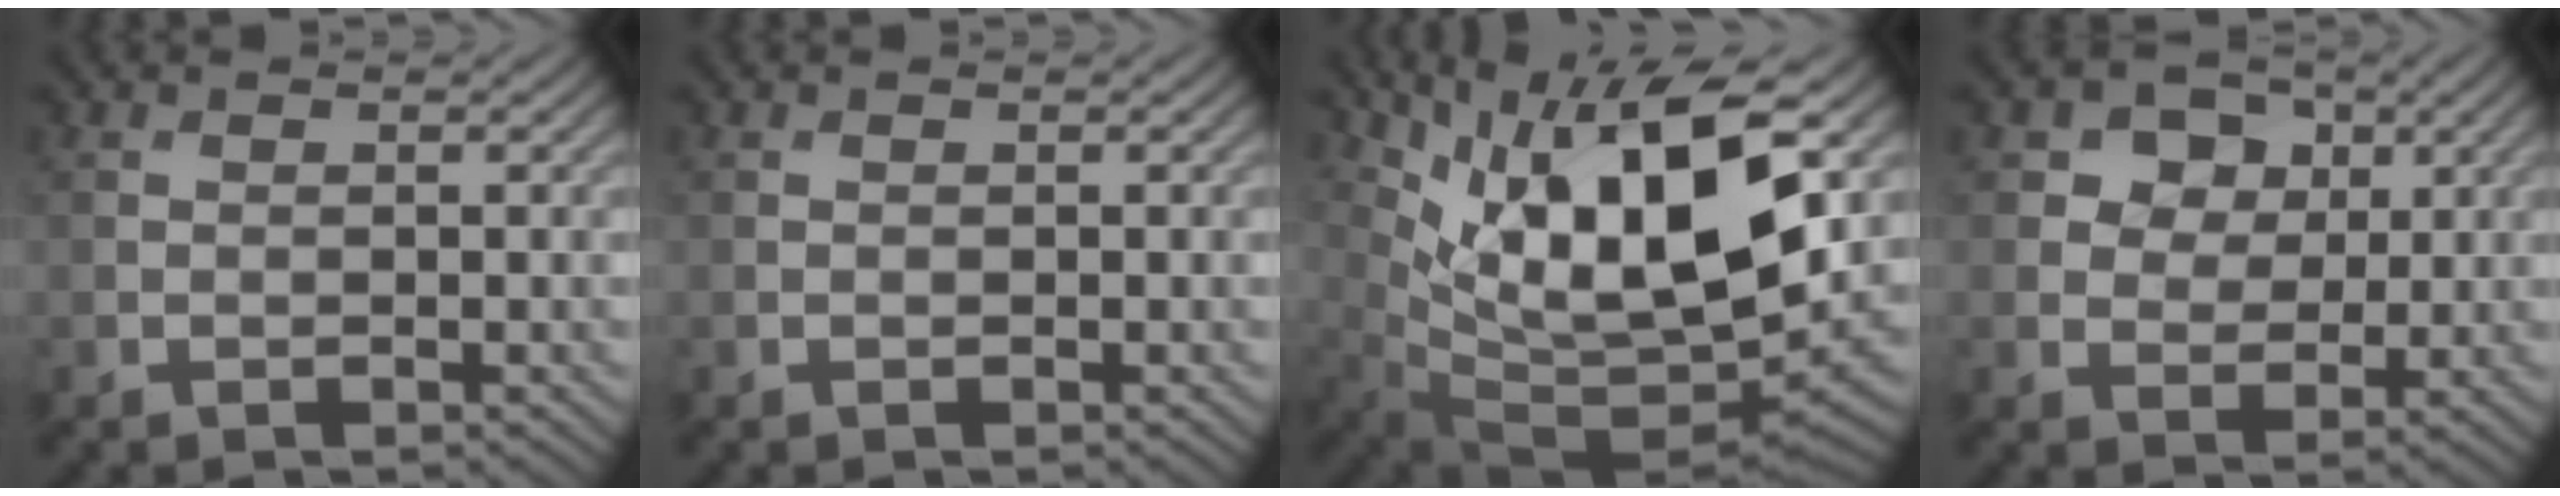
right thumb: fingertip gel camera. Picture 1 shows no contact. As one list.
[{"total": 0.0}, {"total": 15.7, "force": [6.3, 6.6, 12.8], "torque": [-0.242, -0.005, 0.121]}, {"total": 6.2, "force": [2.8, 4.9, 2.7], "torque": [-0.071, -0.009, 0.052]}]